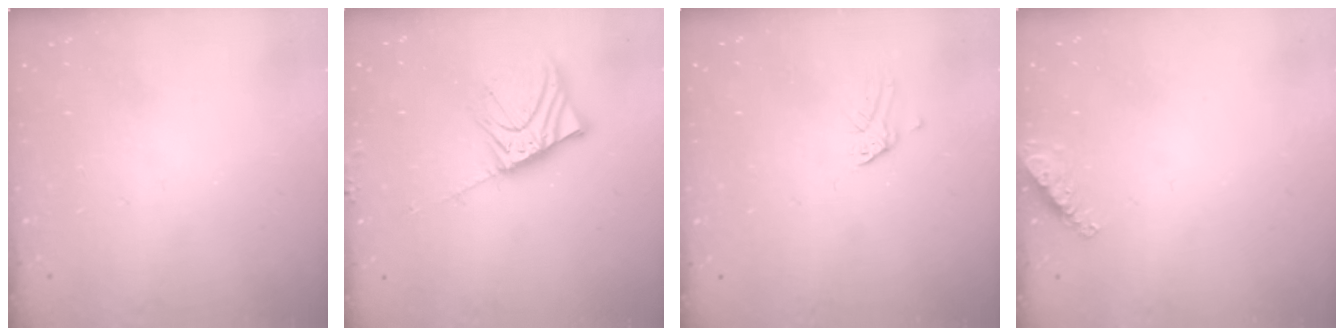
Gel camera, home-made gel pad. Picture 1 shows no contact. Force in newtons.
{"total": 10.2, "press": 10.1, "slide": 1.5}
{"total": 0.0}
{"total": 5.8, "press": 5.8, "slide": 0.8}